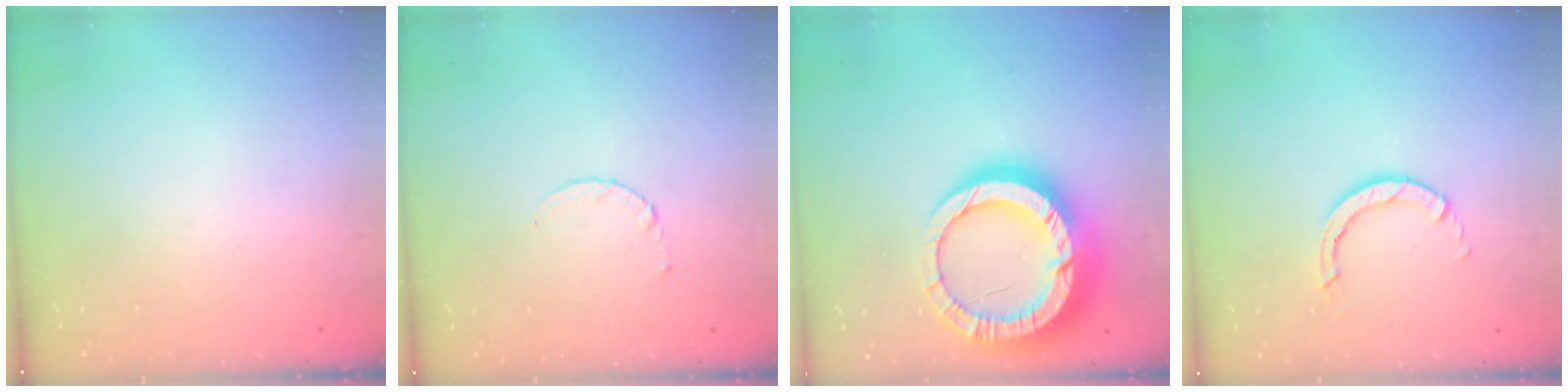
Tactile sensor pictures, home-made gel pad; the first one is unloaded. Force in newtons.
{"total": 2.6, "press": 2.6, "slide": 0.3}
{"total": 20.6, "press": 20.5, "slide": 1.9}
{"total": 2.8, "press": 2.8, "slide": 0.3}